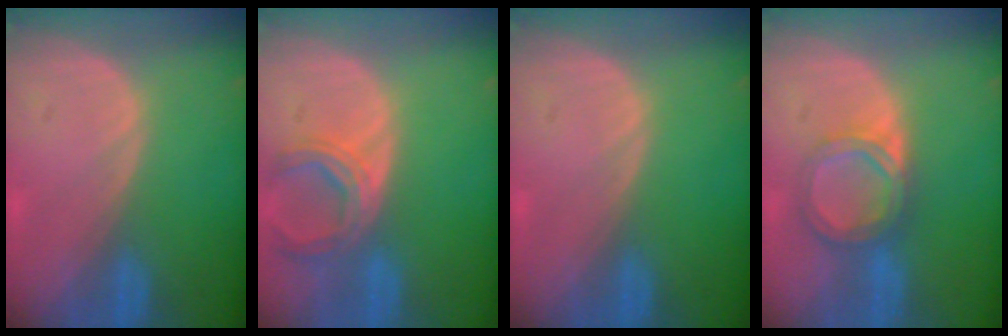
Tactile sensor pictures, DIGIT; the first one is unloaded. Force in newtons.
{"total": 6.2, "press": 5.7, "slide": 2.5}
{"total": 0.0}
{"total": 5.8, "press": 5.3, "slide": 2.4}